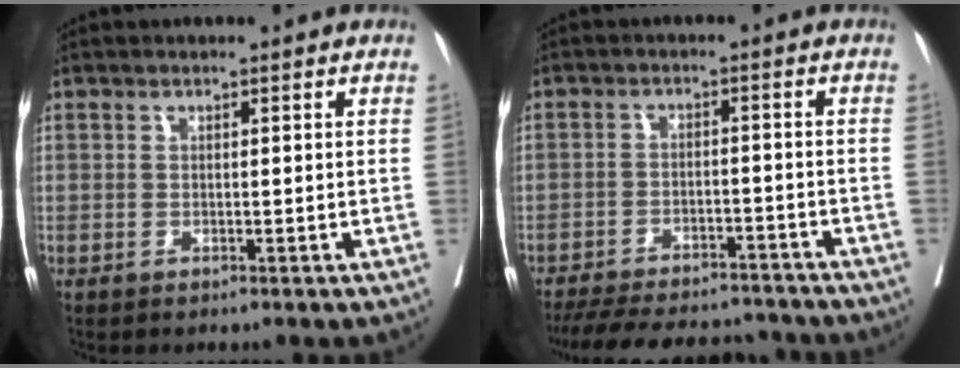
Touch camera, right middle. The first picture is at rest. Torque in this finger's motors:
{"motor_torque": [1.06, -1.08, 0.29, 0.08]}